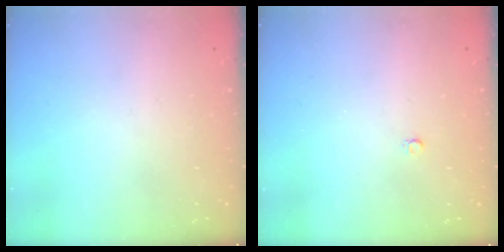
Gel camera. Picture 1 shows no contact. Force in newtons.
{"total": 2.0, "press": 2.0, "slide": 0.2}